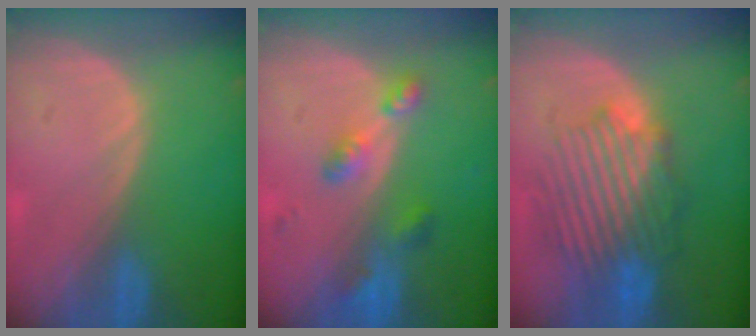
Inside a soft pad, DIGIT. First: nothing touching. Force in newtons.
{"total": 5.3, "press": 4.7, "slide": 2.4}
{"total": 9.1, "press": 9.0, "slide": 1.7}